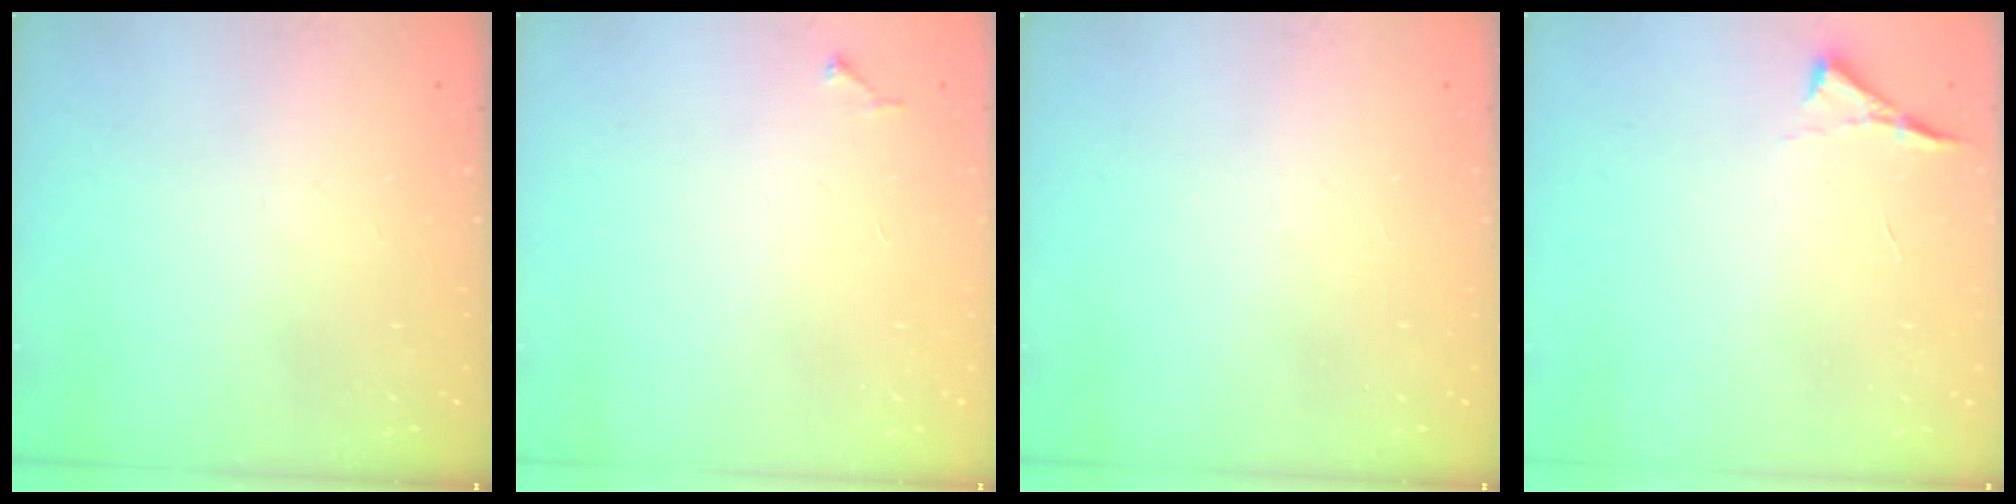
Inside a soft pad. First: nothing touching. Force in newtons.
{"total": 4.2, "press": 4.1, "slide": 0.4}
{"total": 0.0}
{"total": 3.6, "press": 3.6, "slide": 0.5}